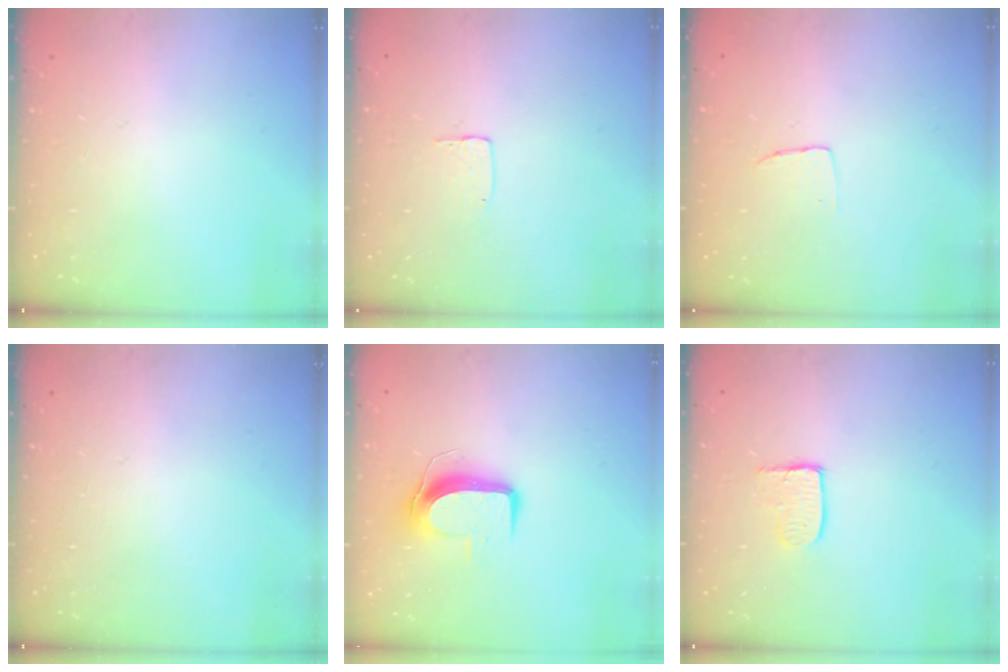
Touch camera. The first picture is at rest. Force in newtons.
{"total": 3.7, "press": 3.7, "slide": 0.1}
{"total": 2.9, "press": 2.9, "slide": 0.1}
{"total": 0.0}
{"total": 10.1, "press": 10.1, "slide": 0.9}
{"total": 5.0, "press": 5.0, "slide": 0.4}